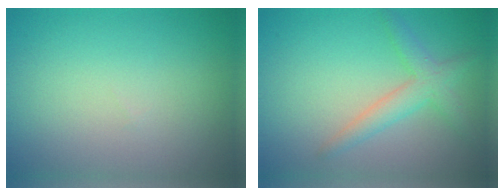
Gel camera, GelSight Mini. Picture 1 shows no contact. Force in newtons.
{"total": 2.9, "press": 2.9, "slide": 0.1}